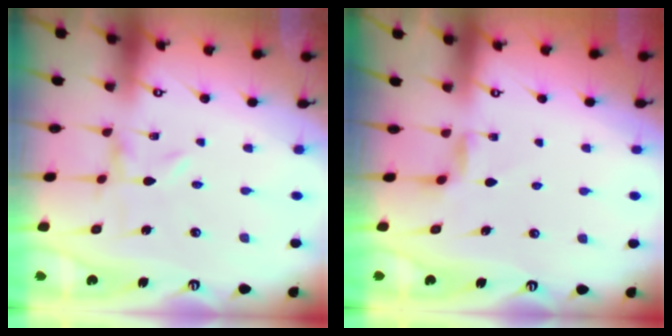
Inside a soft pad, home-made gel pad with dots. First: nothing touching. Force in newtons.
{"total": 3.1, "press": 3.1, "slide": 0.5}